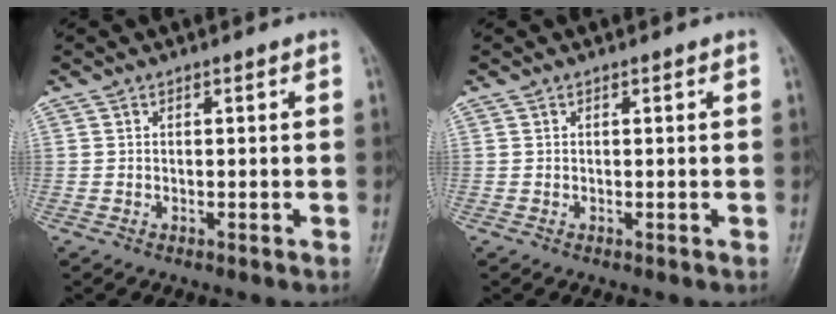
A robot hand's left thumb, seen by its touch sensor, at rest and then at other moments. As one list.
[{"total": 0.0}]